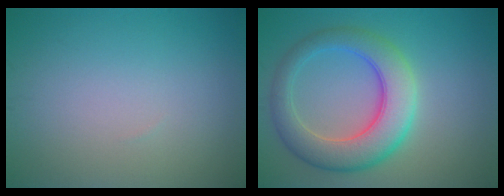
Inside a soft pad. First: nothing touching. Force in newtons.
{"total": 7.1, "press": 7.1, "slide": 0.1}